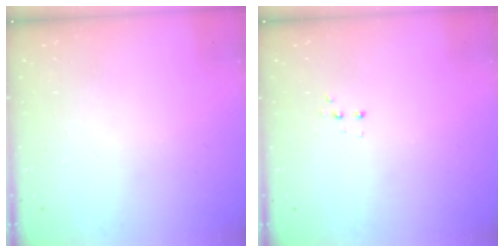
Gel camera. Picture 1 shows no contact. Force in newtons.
{"total": 2.8, "press": 2.8, "slide": 0.5}